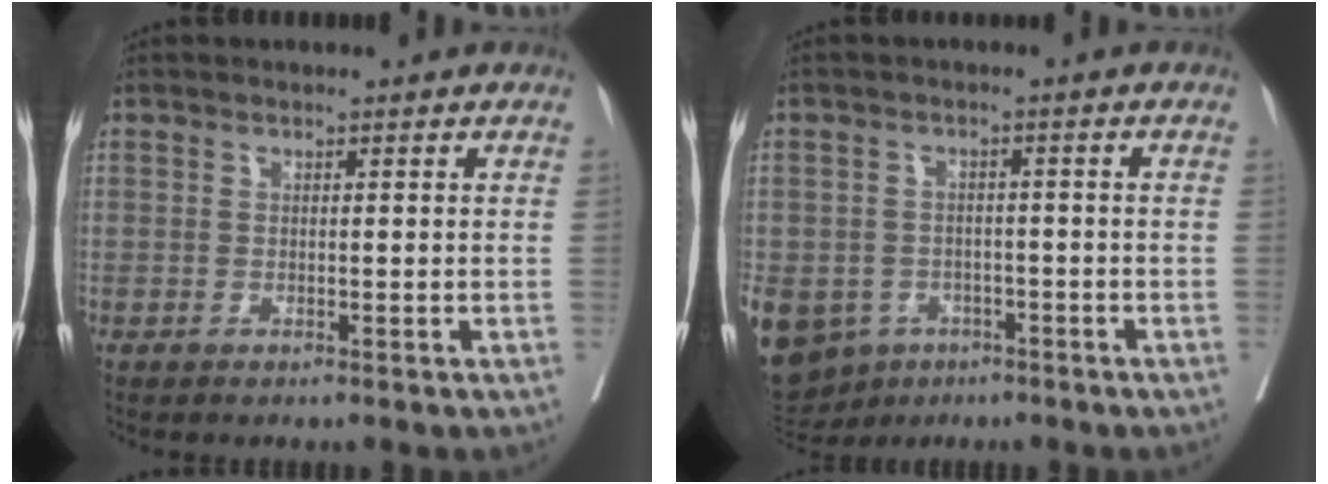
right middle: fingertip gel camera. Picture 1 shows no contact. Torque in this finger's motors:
{"motor_torque": [0.84, 0.09, 1.05, 0.21]}